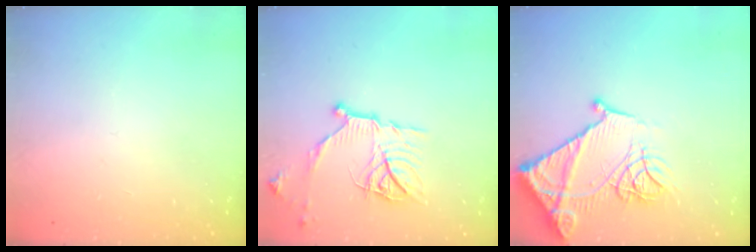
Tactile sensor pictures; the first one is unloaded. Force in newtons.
{"total": 14.7, "press": 14.7, "slide": 0.2}
{"total": 19.3, "press": 19.2, "slide": 2.1}